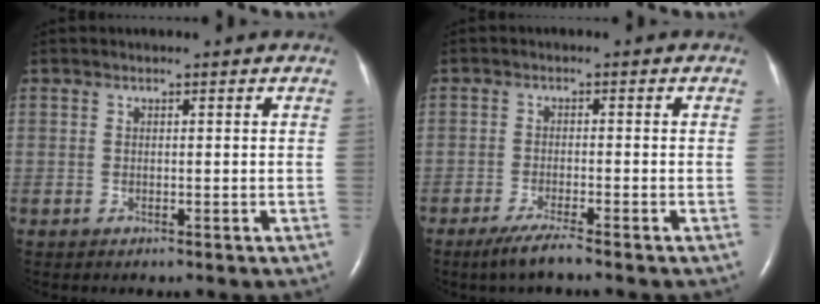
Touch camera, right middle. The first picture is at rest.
{"total": 3.7, "force": [-2.8, -0.4, 2.4], "torque": [-0.058, -0.013, -0.056]}